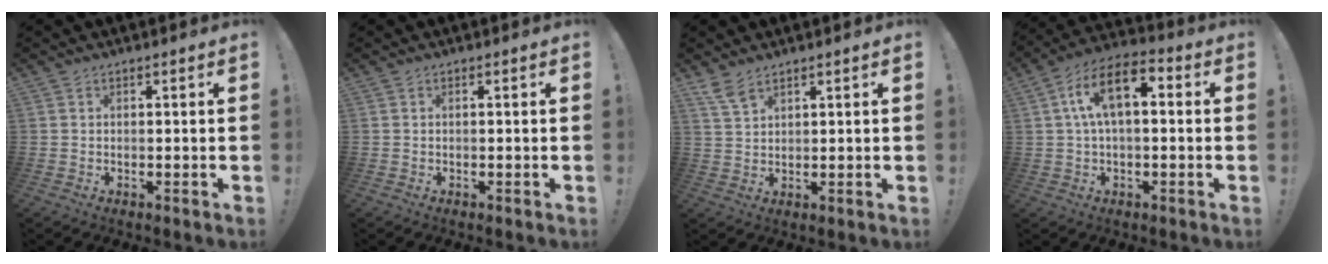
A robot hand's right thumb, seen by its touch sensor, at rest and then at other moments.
{"total": 0.0}
{"total": 4.7, "force": [3.6, 1.4, 2.7], "torque": [-0.060, -0.013, 0.068]}
{"total": 11.7, "force": [2.5, 6.0, 9.8], "torque": [-0.178, 0.010, 0.049]}